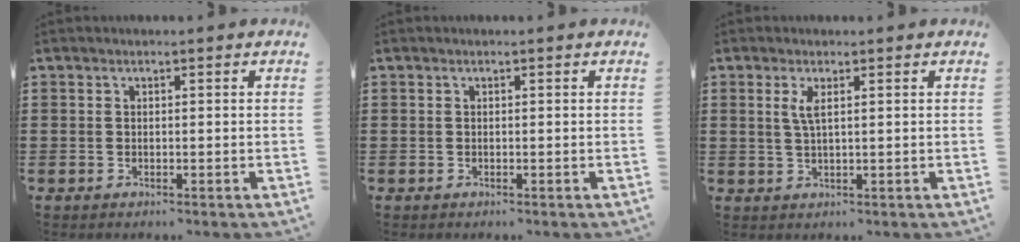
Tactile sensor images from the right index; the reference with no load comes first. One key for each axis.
{"total": 0.0}
{"total": 2.3, "fx": 0.8, "fy": 0.4, "fz": 2.1, "tx": -0.046, "ty": 0.001, "tz": 0.014}